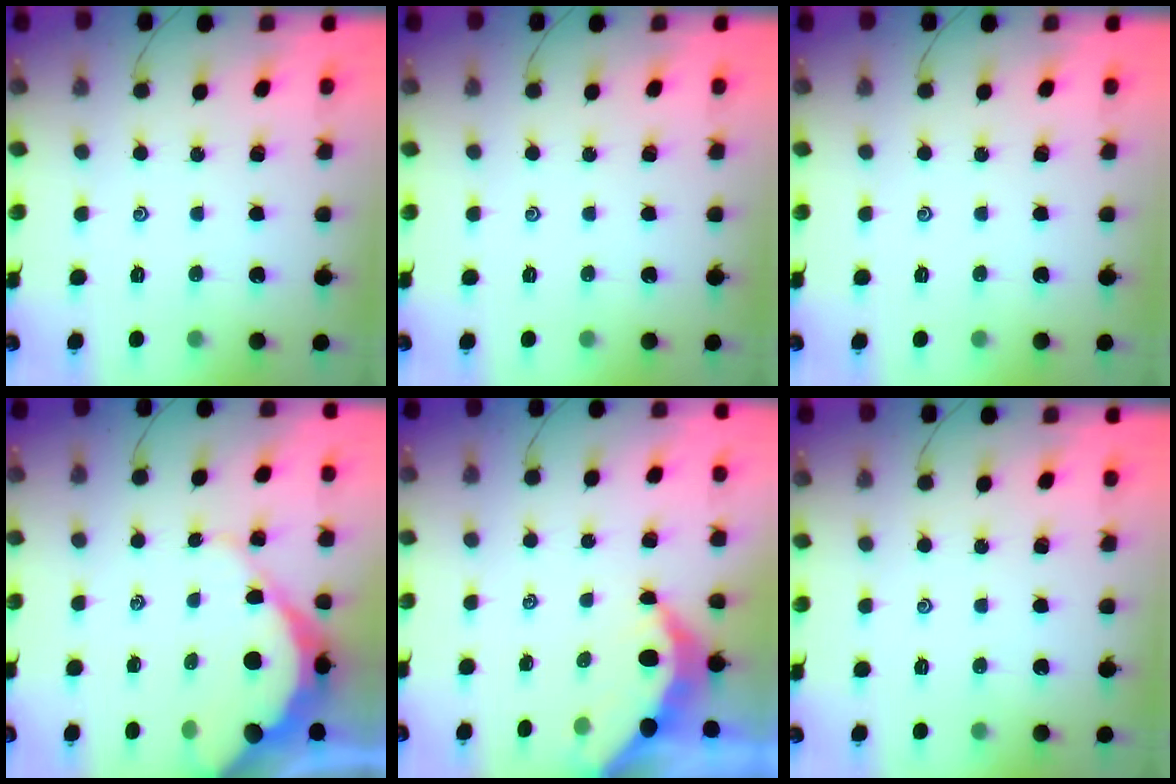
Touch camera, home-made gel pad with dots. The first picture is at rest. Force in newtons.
{"total": 0.0}
{"total": 0.0}
{"total": 10.9, "press": 10.9, "slide": 1.0}
{"total": 4.0, "press": 4.0, "slide": 0.4}
{"total": 0.0}